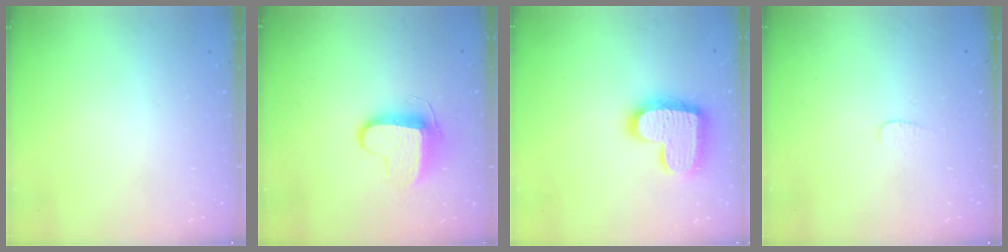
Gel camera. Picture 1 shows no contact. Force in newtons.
{"total": 10.0, "press": 10.0, "slide": 0.2}
{"total": 19.3, "press": 19.3, "slide": 1.3}
{"total": 3.0, "press": 3.0, "slide": 0.2}